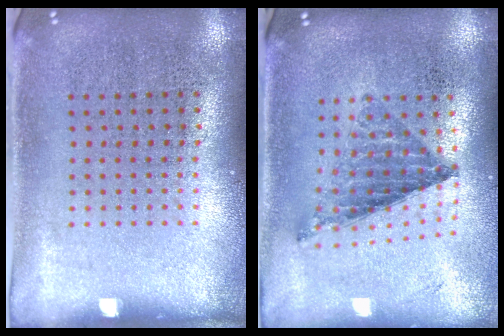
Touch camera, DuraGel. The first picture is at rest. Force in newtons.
{"total": 0.7, "press": 0.7, "slide": 0.0}